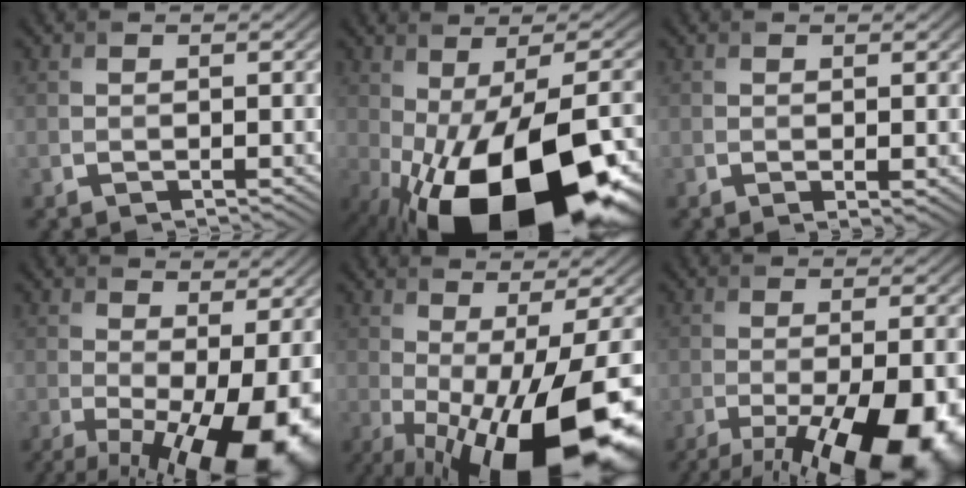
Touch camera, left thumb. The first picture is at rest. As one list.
[{"total": 21.0, "force": [-9.0, 8.6, 16.9], "torque": [-0.260, -0.031, -0.125]}, {"total": 0.9, "force": [0.0, 0.1, 0.9], "torque": [-0.017, -0.004, 0.001]}, {"total": 16.1, "force": [-5.2, 6.3, 13.8], "torque": [-0.202, -0.041, -0.045]}, {"total": 18.7, "force": [-5.9, 5.9, 16.7], "torque": [-0.252, -0.034, -0.071]}, {"total": 17.0, "force": [-9.0, 6.5, 12.8], "torque": [-0.190, -0.048, -0.103]}]